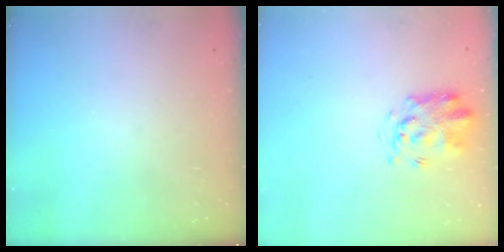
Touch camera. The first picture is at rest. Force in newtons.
{"total": 3.4, "press": 3.3, "slide": 0.7}